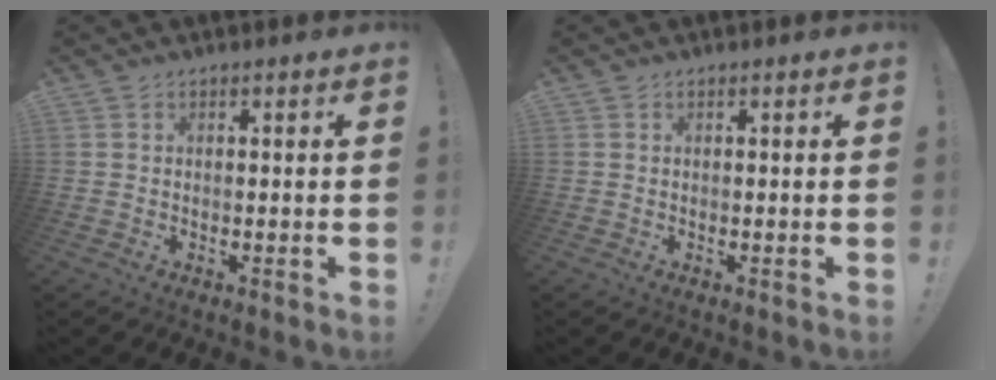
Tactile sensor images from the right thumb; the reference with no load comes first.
{"total": 0.0}